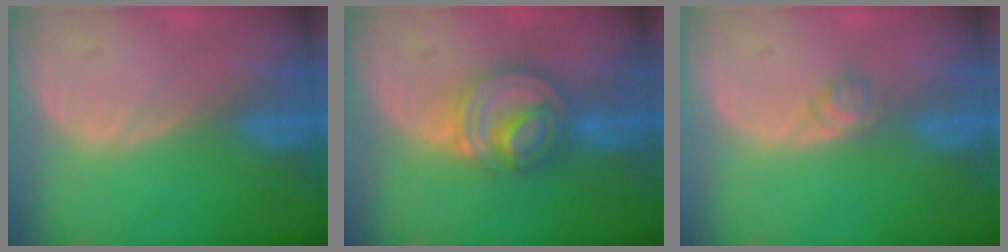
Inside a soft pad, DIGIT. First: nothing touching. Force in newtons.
{"total": 7.7, "press": 6.7, "slide": 3.8}
{"total": 1.6, "press": 1.6, "slide": 0.2}